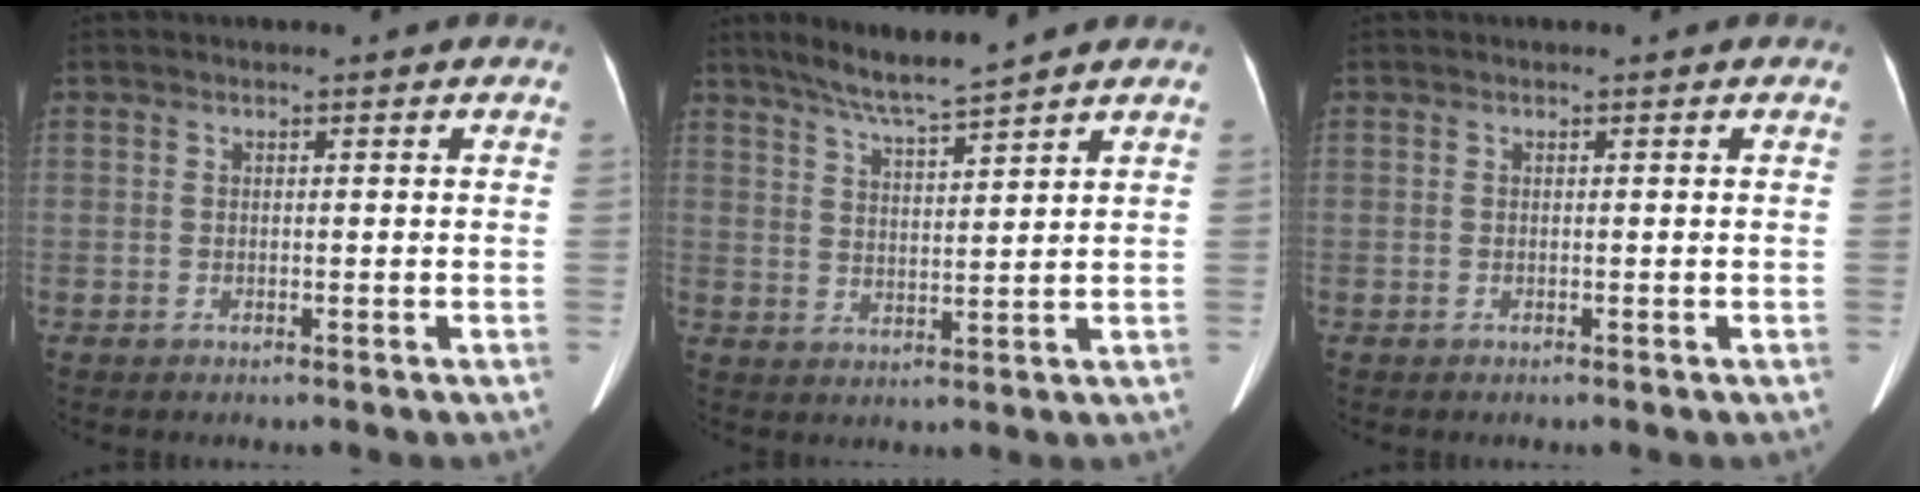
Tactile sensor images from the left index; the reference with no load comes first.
{"total": 7.2, "force": [6.3, -0.8, 3.5], "torque": [-0.068, 0.001, 0.117]}
{"total": 0.0}